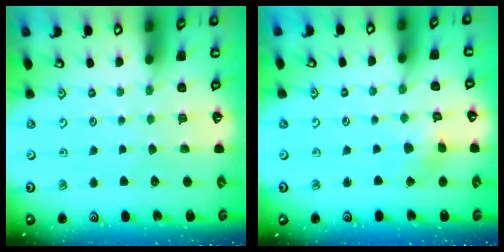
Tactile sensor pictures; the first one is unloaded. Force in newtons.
{"total": 2.1, "press": 2.1, "slide": 0.3}